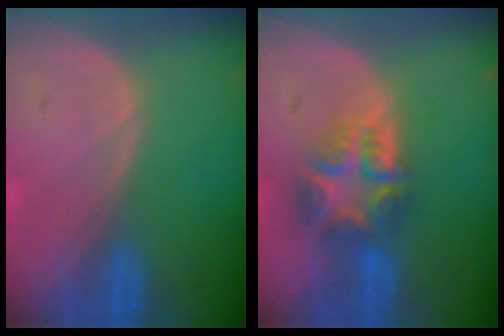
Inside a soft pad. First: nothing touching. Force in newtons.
{"total": 7.7, "press": 6.7, "slide": 3.7}